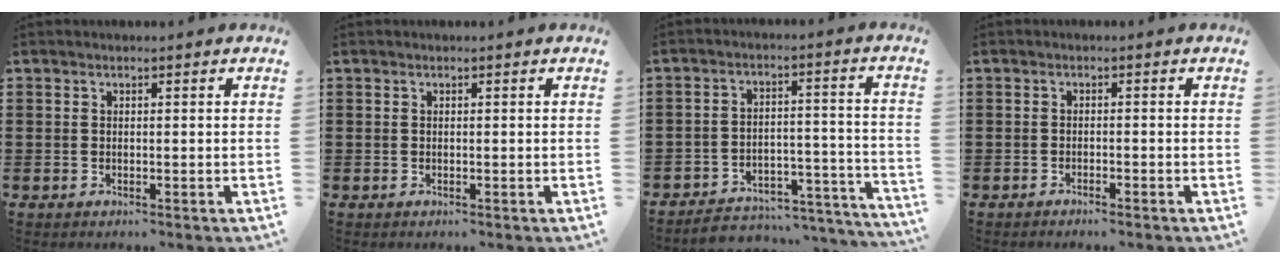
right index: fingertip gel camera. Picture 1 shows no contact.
{"total": 0.0}
{"total": 4.4, "force": [-4.1, 1.3, 1.0], "torque": [-0.020, 0.007, -0.085]}
{"total": 1.0, "force": [-1.0, -0.1, 0.2], "torque": [-0.006, -0.001, -0.019]}